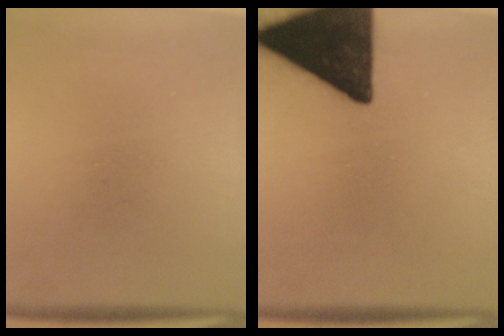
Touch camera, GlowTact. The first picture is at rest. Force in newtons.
{"total": 18.3}